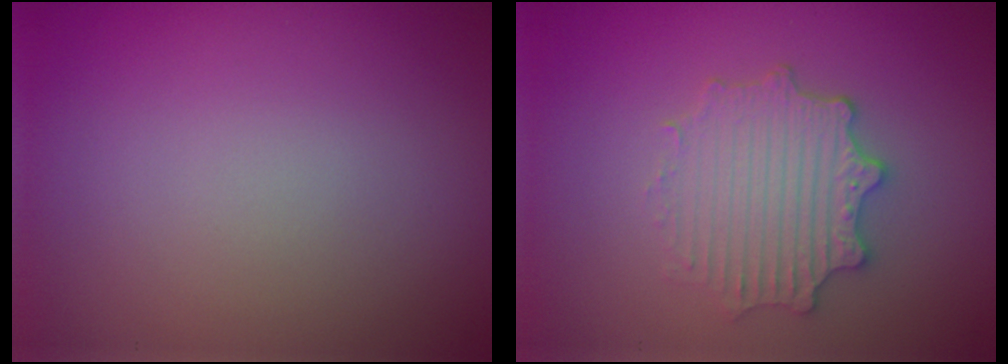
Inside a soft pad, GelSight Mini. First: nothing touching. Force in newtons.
{"total": 3.5, "press": 3.2, "slide": 1.5}